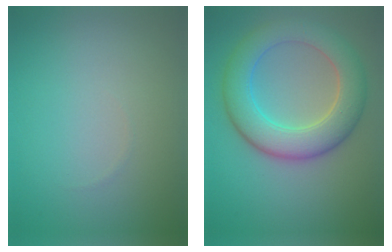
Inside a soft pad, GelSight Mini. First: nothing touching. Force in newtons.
{"total": 7.3, "press": 7.3, "slide": 0.2}